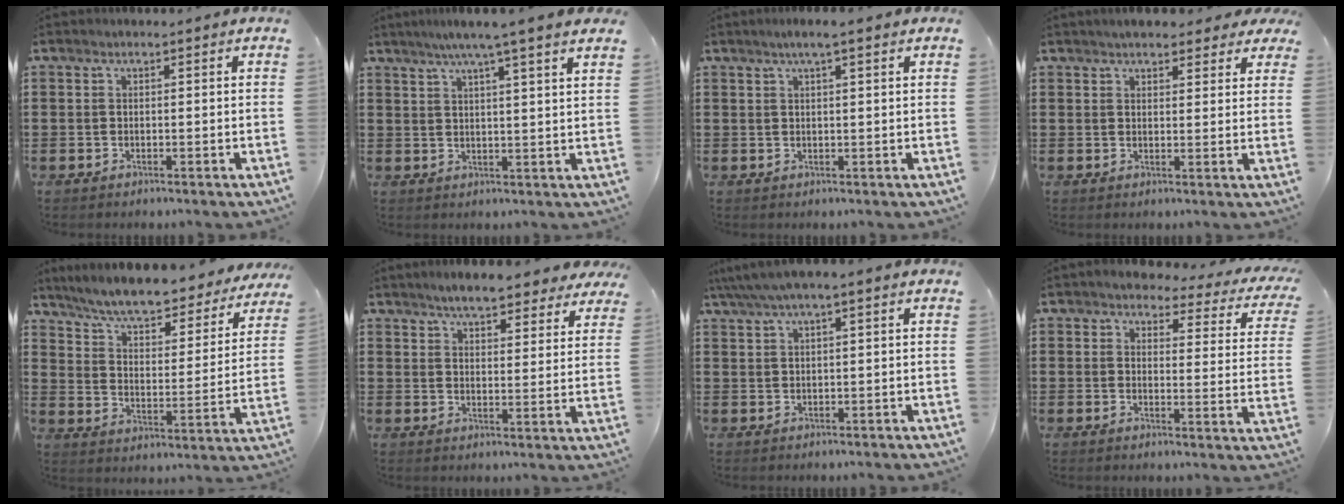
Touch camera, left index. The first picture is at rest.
{"total": 5.4, "force": [4.1, -0.9, 3.4], "torque": [-0.077, -0.011, 0.069]}
{"total": 2.4, "force": [1.4, 0.0, 1.9], "torque": [-0.039, 0.001, 0.025]}
{"total": 3.9, "force": [3.5, 1.2, 1.2], "torque": [-0.027, -0.003, 0.064]}
{"total": 6.7, "force": [6.1, 0.2, 2.7], "torque": [-0.078, -0.039, 0.101]}
{"total": 5.8, "force": [5.4, 0.8, 2.1], "torque": [-0.052, -0.015, 0.097]}
{"total": 2.6, "force": [1.3, 0.1, 2.2], "torque": [-0.044, 0.002, 0.023]}
{"total": 4.0, "force": [3.7, 0.8, 1.3], "torque": [-0.039, -0.024, 0.059]}